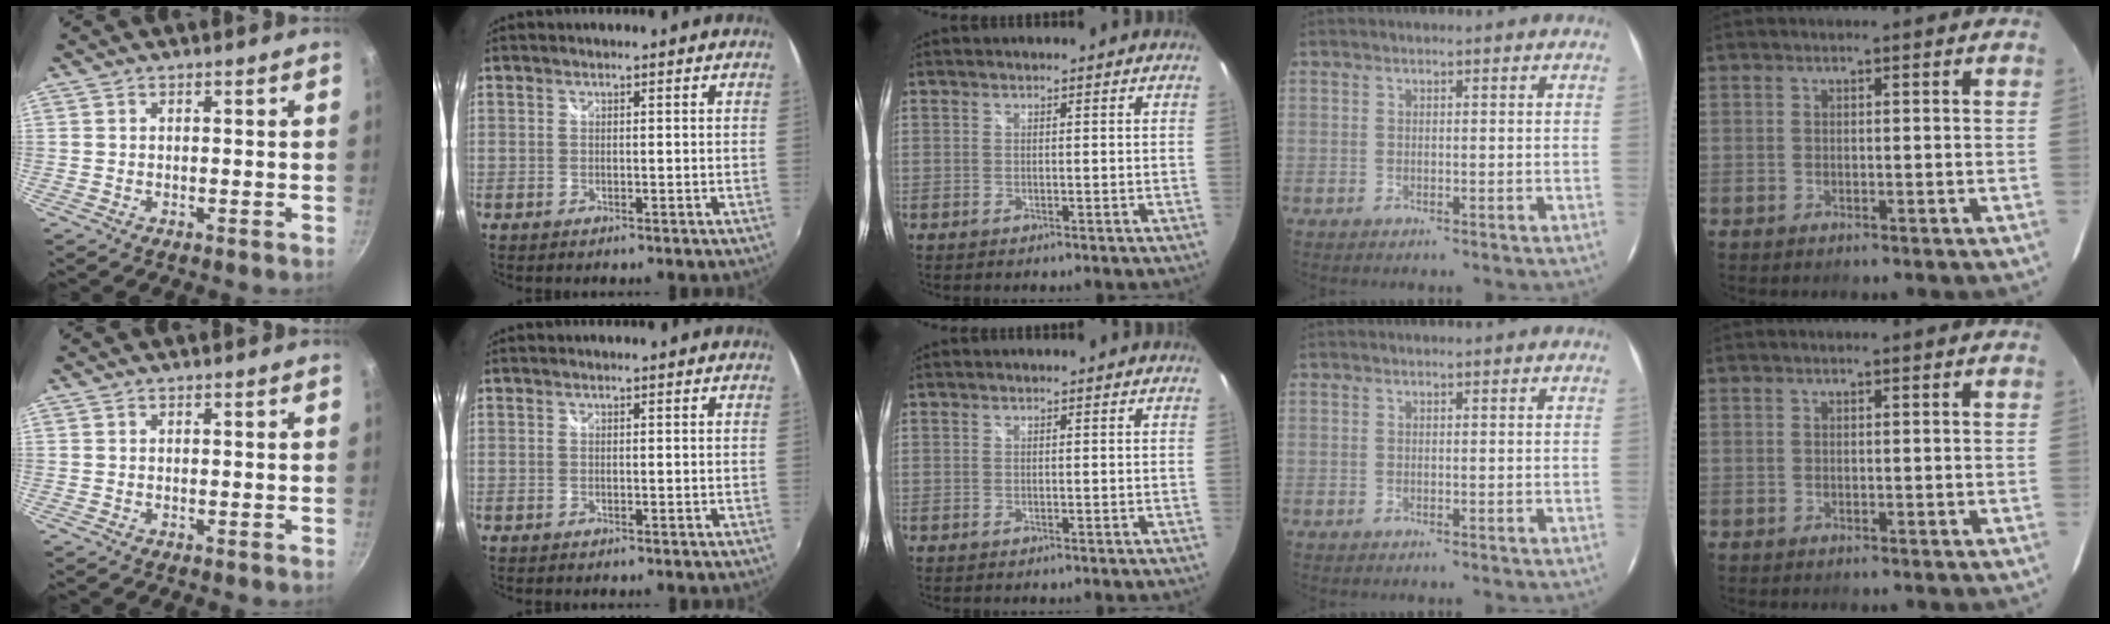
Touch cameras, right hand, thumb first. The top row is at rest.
{}